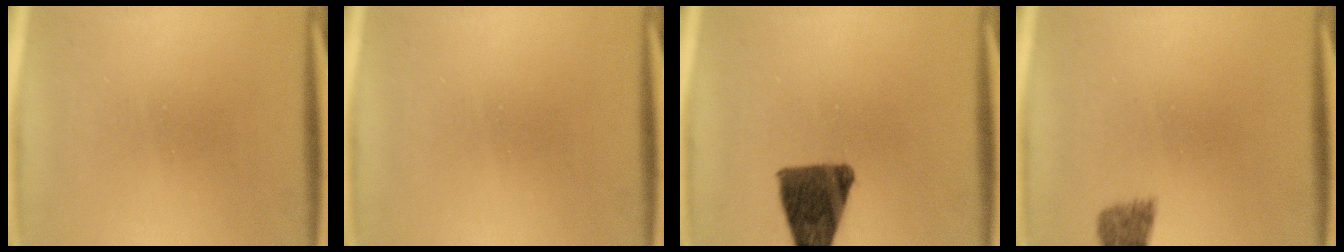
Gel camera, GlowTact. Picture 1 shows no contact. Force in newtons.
{"total": 0.0}
{"total": 11.6}
{"total": 1.9}